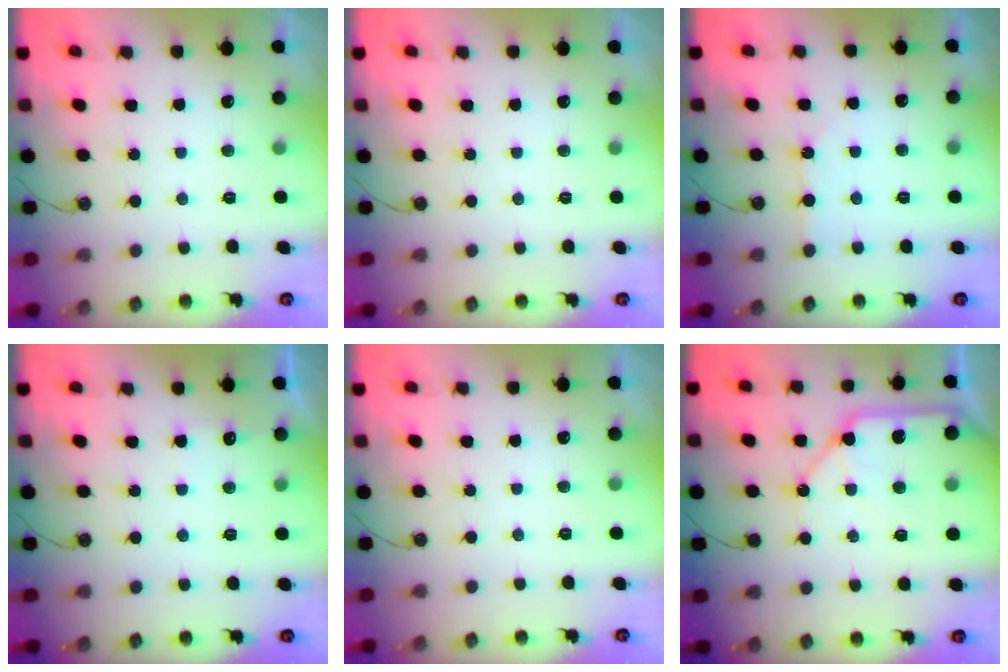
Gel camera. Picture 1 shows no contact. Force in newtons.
{"total": 0.0}
{"total": 1.8, "press": 1.7, "slide": 0.4}
{"total": 3.9, "press": 3.9, "slide": 0.5}
{"total": 0.0}
{"total": 11.8, "press": 11.7, "slide": 1.4}